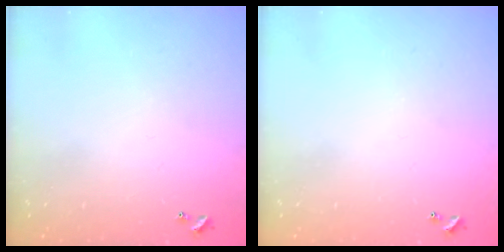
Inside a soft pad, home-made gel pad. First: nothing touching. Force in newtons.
{"total": 0.0}